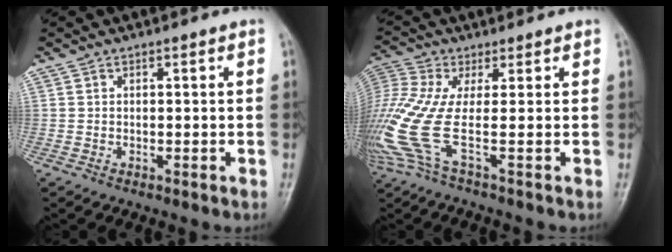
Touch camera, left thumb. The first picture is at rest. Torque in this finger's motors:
{"motor_torque": [1.92, 3.09, 2.24, 0.54, 0.59]}